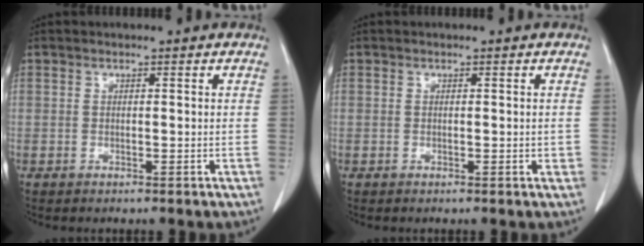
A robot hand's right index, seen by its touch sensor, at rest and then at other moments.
{"total": 1.0, "force": [-0.1, 0.4, 0.9], "torque": [-0.011, 0.000, 0.000]}